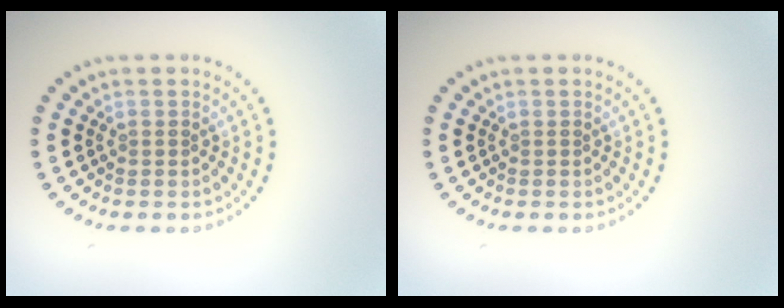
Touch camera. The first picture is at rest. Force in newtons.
{"total": 0.0}